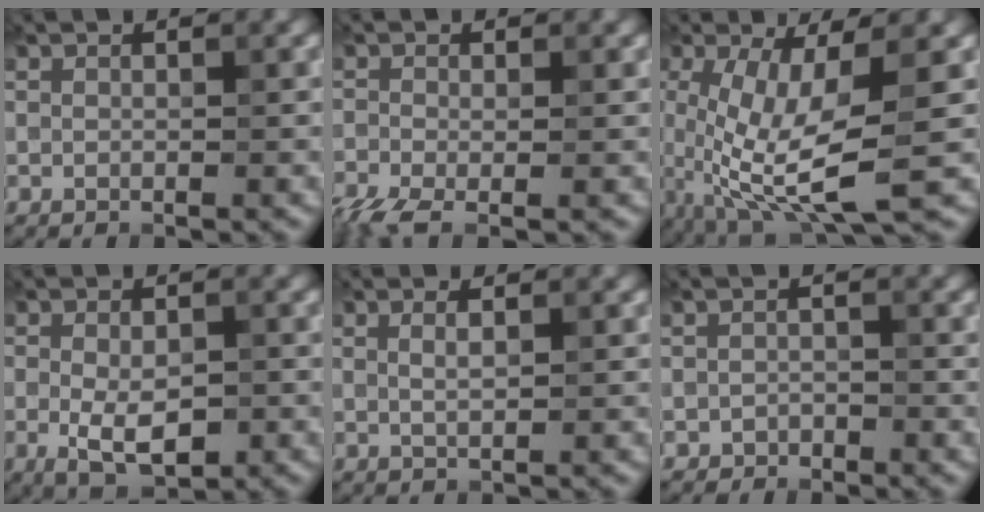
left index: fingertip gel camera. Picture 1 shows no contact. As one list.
[{"total": 3.8, "force": [-2.3, 1.3, 2.8], "torque": [-0.061, -0.011, -0.051]}, {"total": 8.7, "force": [-1.0, 2.7, 8.2], "torque": [-0.173, -0.016, -0.015]}, {"total": 4.9, "force": [-1.0, 2.5, 4.0], "torque": [-0.074, -0.010, -0.014]}, {"total": 1.4, "force": [0.6, 0.4, 1.2], "torque": [-0.017, -0.001, 0.011]}, {"total": 1.0, "force": [-0.7, 0.6, 0.0], "torque": [0.002, 0.001, -0.015]}]